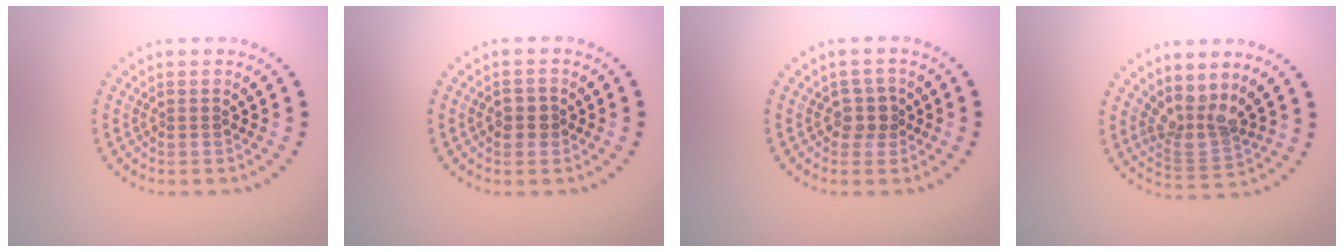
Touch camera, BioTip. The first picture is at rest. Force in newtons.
{"total": 1.6, "press": 1.6, "slide": 0.3}
{"total": 1.9, "press": 1.6, "slide": 1.0}
{"total": 3.1, "press": 2.2, "slide": 2.2}